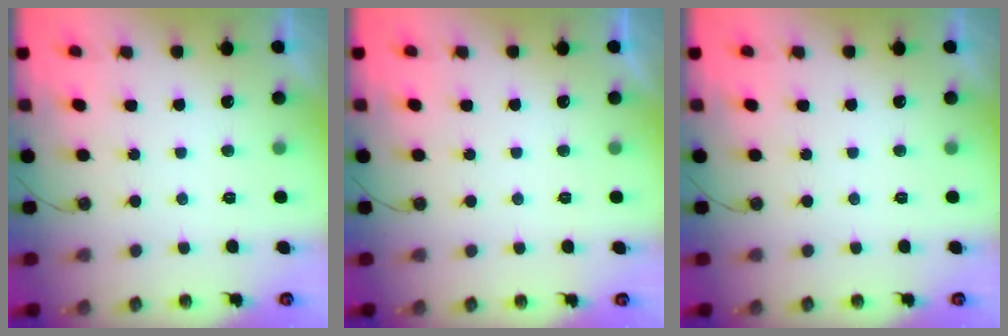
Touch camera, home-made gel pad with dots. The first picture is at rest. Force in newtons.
{"total": 0.0}
{"total": 0.0}